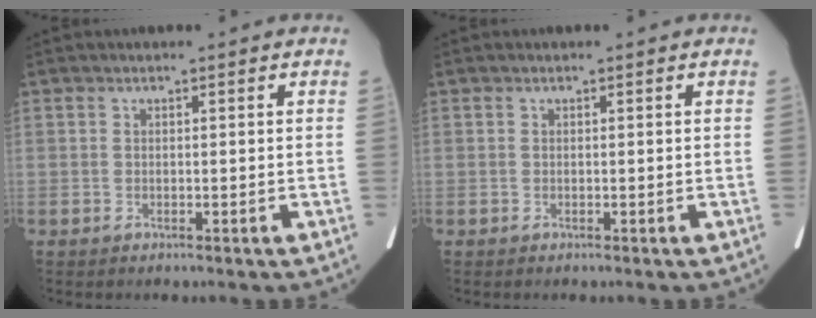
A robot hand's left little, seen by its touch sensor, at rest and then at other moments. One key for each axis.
{"total": 0.0}